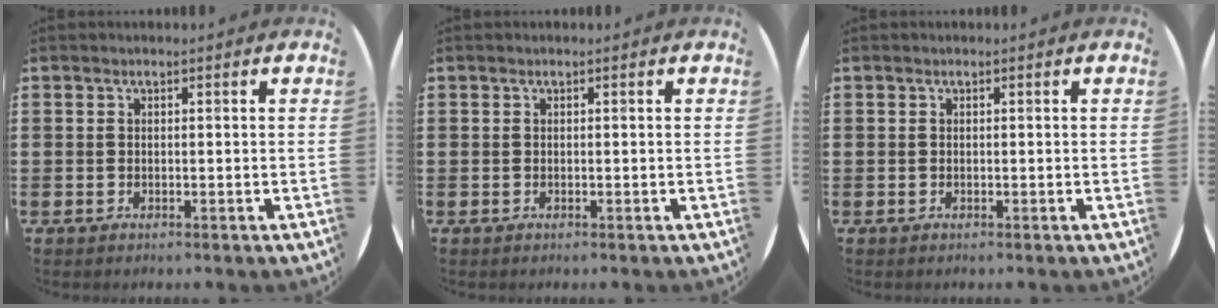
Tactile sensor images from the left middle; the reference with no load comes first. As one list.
[{"total": 0.0}, {"total": 0.0}]